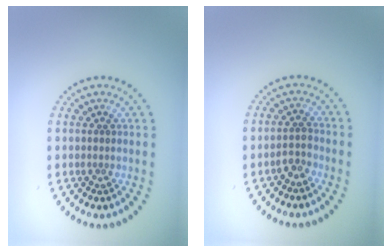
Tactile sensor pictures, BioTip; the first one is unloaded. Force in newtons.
{"total": 1.3, "press": 1.2, "slide": 0.6}